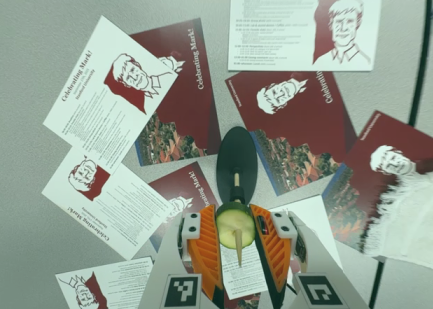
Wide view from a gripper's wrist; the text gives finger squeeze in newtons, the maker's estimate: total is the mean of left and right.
{"total": 11.7, "left": 11.1, "right": 12.3}